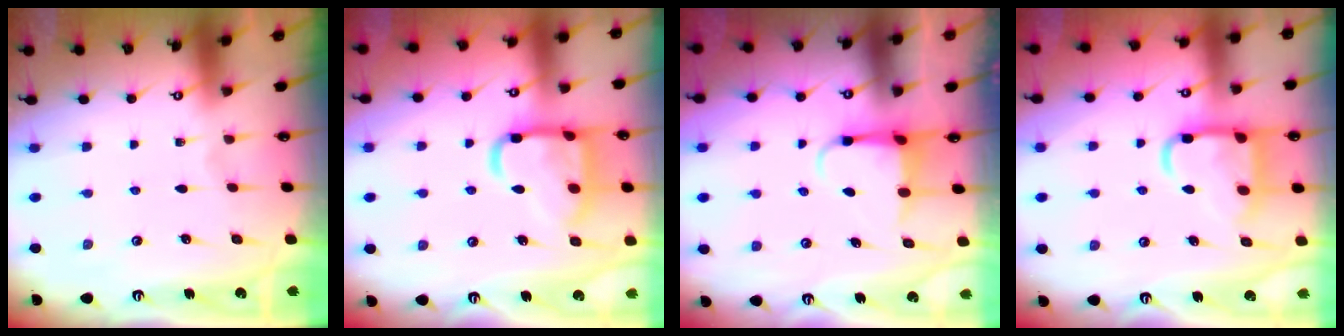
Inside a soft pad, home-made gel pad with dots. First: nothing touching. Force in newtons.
{"total": 16.9, "press": 16.9, "slide": 1.5}
{"total": 3.9, "press": 3.9, "slide": 0.4}
{"total": 13.6, "press": 13.5, "slide": 1.5}